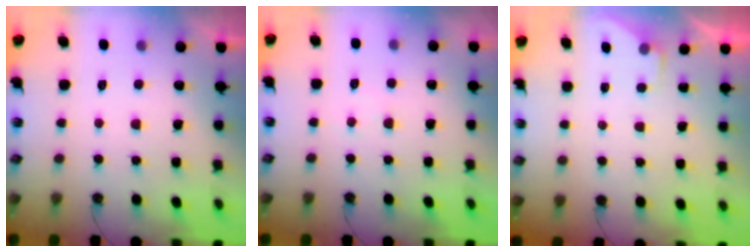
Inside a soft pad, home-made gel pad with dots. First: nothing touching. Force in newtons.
{"total": 3.3, "press": 3.2, "slide": 0.4}
{"total": 2.6, "press": 2.6, "slide": 0.5}